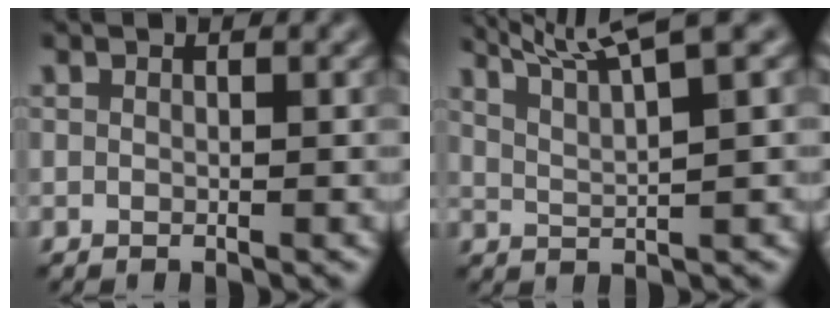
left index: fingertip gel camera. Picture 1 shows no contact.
{"total": 6.5, "force": [5.0, 0.9, 4.0], "torque": [-0.061, 0.025, 0.060]}